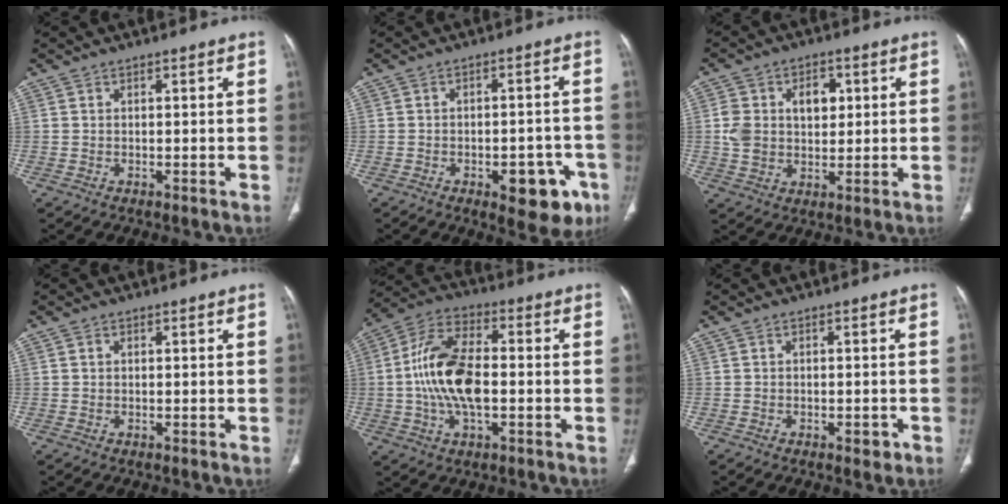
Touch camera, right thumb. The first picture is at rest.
{"total": 10.7, "force": [-4.9, 5.3, 7.9], "torque": [-0.063, 0.026, -0.053]}
{"total": 10.0, "force": [2.0, 7.2, 6.5], "torque": [-0.087, 0.003, 0.041]}
{"total": 0.5, "force": [0.1, 0.4, 0.3], "torque": [-0.004, 0.001, 0.002]}
{"total": 15.0, "force": [-1.0, 7.6, 12.9], "torque": [-0.254, 0.023, -0.024]}
{"total": 2.1, "force": [-1.0, 1.1, 1.4], "torque": [-0.014, 0.003, -0.011]}